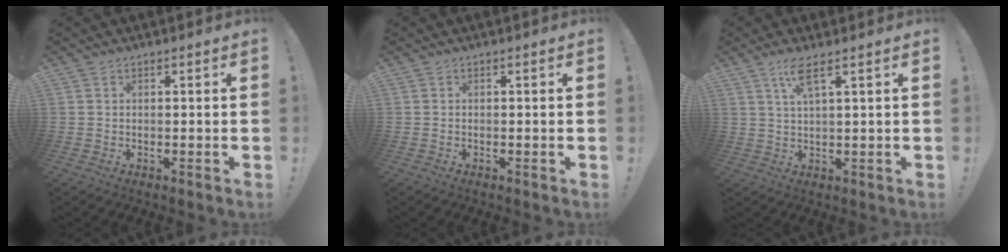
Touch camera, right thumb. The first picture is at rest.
{"total": 0.0}
{"total": 5.4, "force": [2.8, 0.7, 4.5], "torque": [-0.093, -0.001, 0.048]}